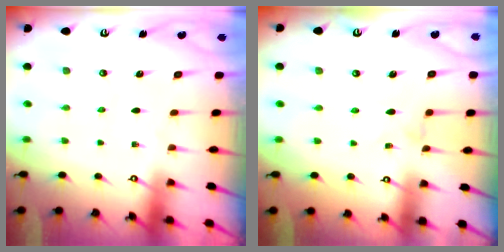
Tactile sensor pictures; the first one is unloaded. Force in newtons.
{"total": 0.9, "press": 0.8, "slide": 0.4}